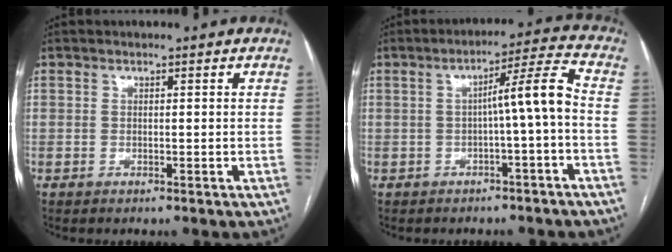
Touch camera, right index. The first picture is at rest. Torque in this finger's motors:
{"motor_torque": [0.97, -0.10, 0.37, 0.11]}